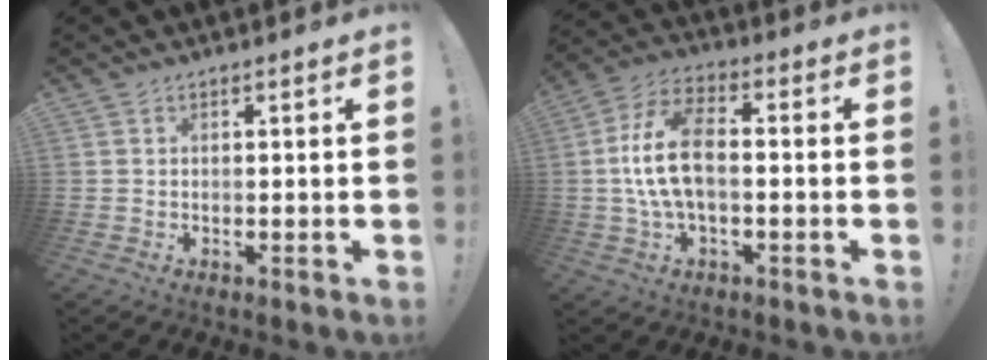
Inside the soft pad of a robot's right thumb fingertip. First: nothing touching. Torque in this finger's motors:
{"motor_torque": [1.31, 2.43, 1.08, -0.72, 0.50]}